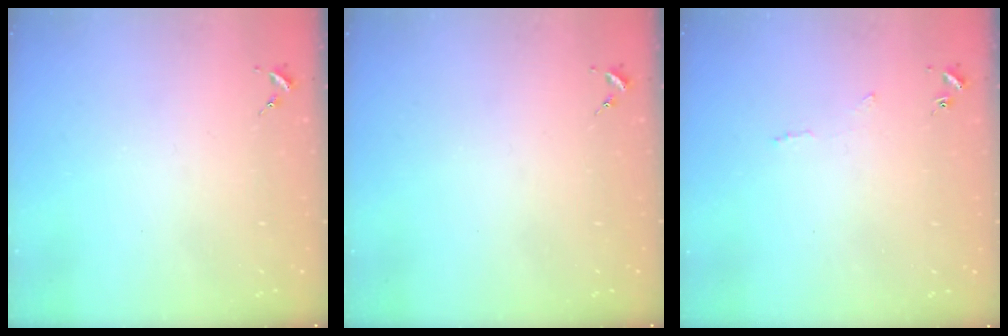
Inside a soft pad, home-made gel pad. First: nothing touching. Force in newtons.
{"total": 0.0}
{"total": 2.9, "press": 2.9, "slide": 0.5}